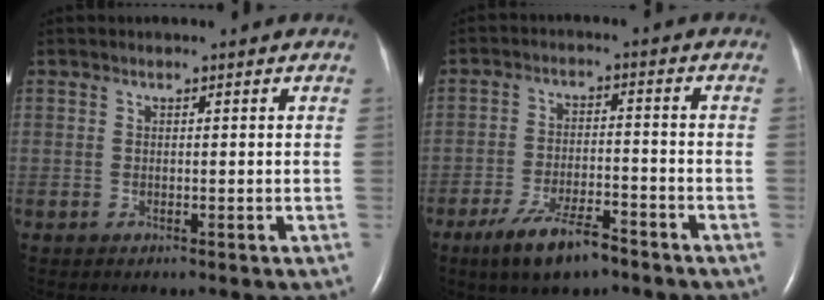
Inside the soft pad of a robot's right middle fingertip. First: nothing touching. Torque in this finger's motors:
{"motor_torque": [0.48, -0.52, 0.16, 0.07]}